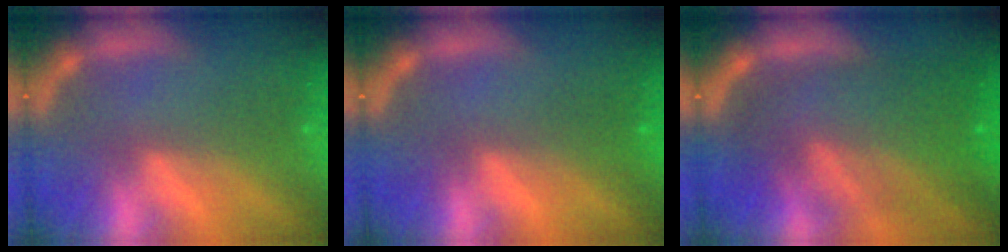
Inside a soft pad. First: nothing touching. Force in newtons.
{"total": 1.0}
{"total": 10.0}